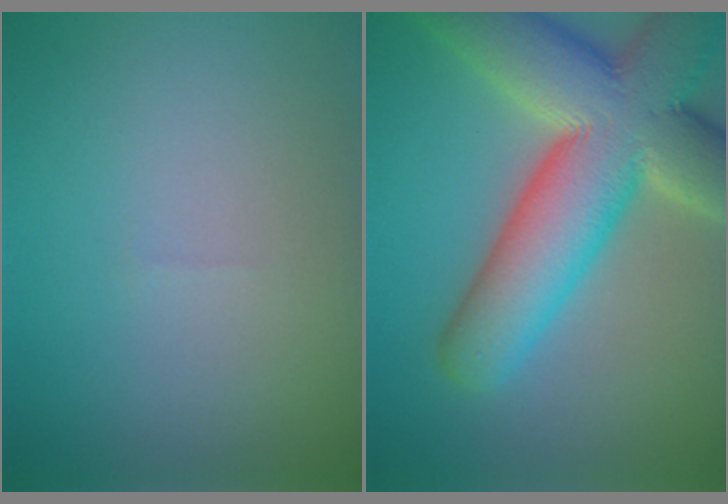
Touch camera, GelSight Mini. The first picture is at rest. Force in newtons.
{"total": 13.6, "press": 13.5, "slide": 1.3}